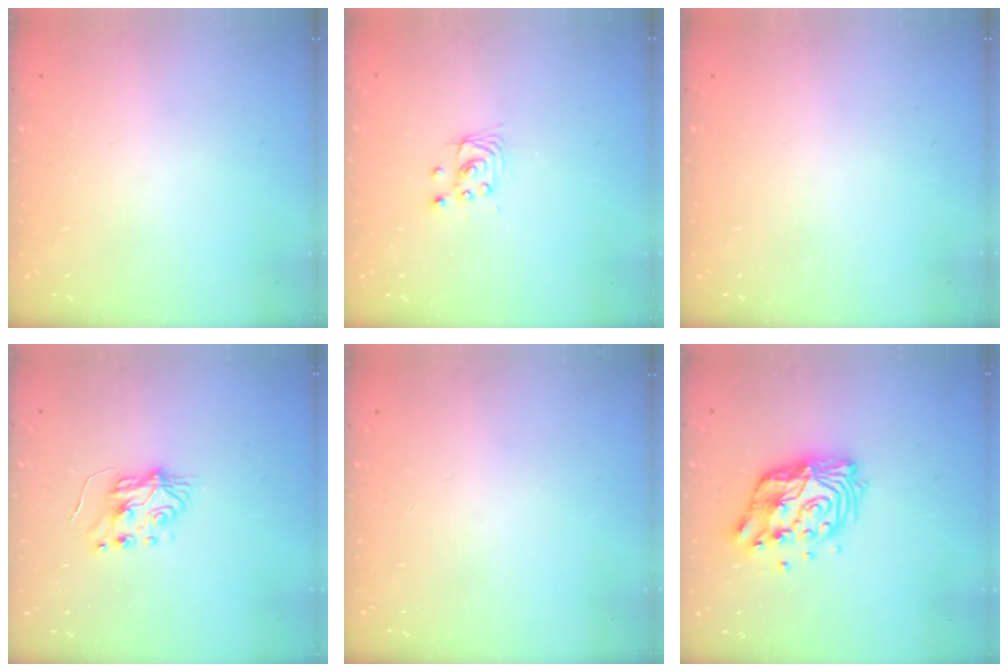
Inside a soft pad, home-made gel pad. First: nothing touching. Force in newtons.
{"total": 2.8, "press": 2.8, "slide": 0.2}
{"total": 0.0}
{"total": 5.2, "press": 5.1, "slide": 0.7}
{"total": 0.0}
{"total": 13.3, "press": 13.2, "slide": 1.1}